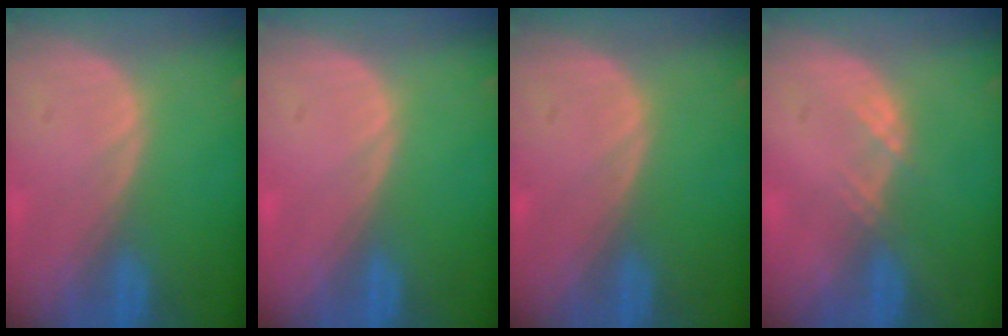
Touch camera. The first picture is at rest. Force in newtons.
{"total": 0.0}
{"total": 0.0}
{"total": 1.5, "press": 1.3, "slide": 0.8}